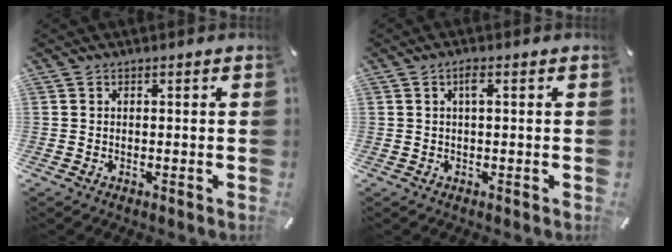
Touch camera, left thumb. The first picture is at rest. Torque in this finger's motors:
{"motor_torque": [0.41, 0.68, 0.37, -0.30, 0.09]}